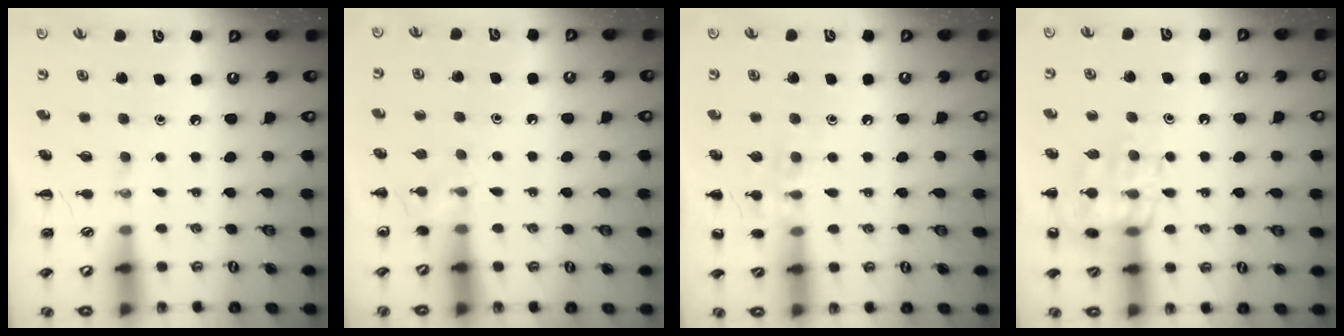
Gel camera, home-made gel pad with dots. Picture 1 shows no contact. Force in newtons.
{"total": 6.3, "press": 5.9, "slide": 2.1}
{"total": 7.5, "press": 7.4, "slide": 1.2}
{"total": 15.2, "press": 15.1, "slide": 1.9}